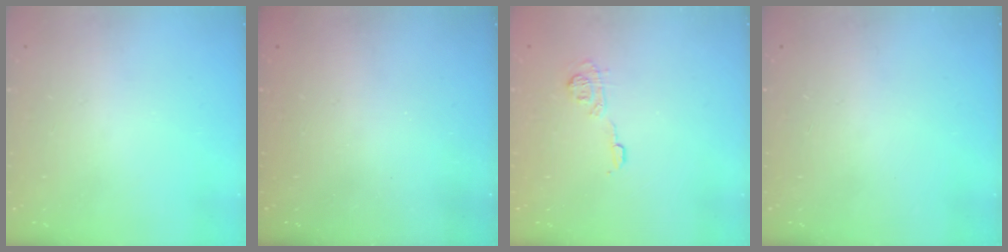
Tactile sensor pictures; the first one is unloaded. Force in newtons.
{"total": 2.6, "press": 2.5, "slide": 0.9}
{"total": 7.8, "press": 7.8, "slide": 0.6}
{"total": 0.0}